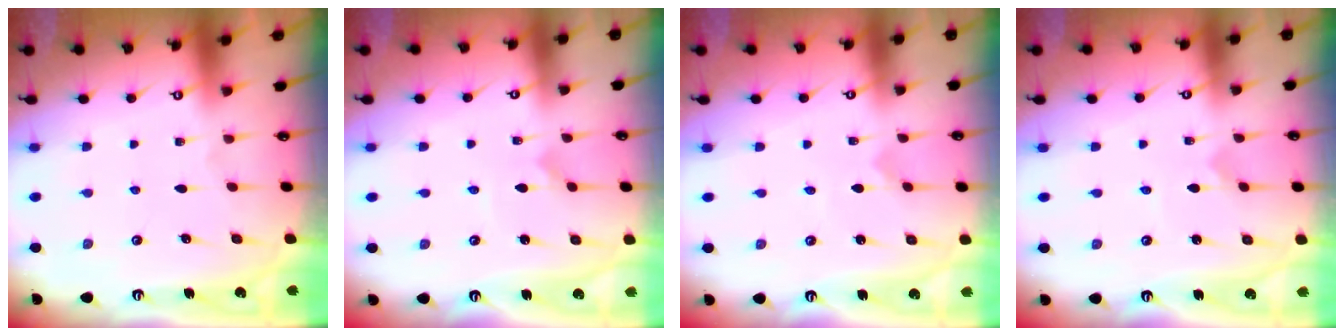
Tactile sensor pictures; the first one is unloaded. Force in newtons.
{"total": 1.3, "press": 1.3, "slide": 0.0}
{"total": 0.0}
{"total": 0.7, "press": 0.7, "slide": 0.0}